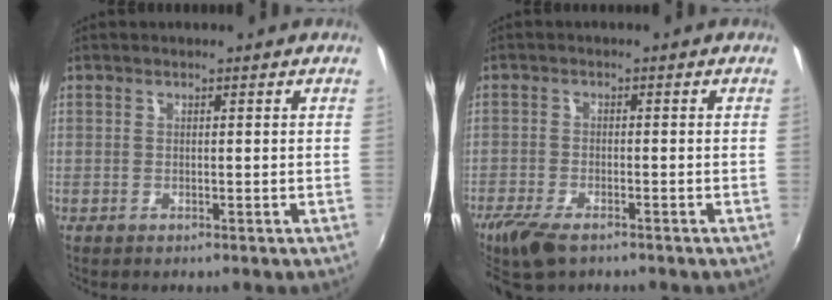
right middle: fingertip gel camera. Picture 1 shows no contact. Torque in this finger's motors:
{"motor_torque": [1.09, -1.05, 0.33, 0.09]}